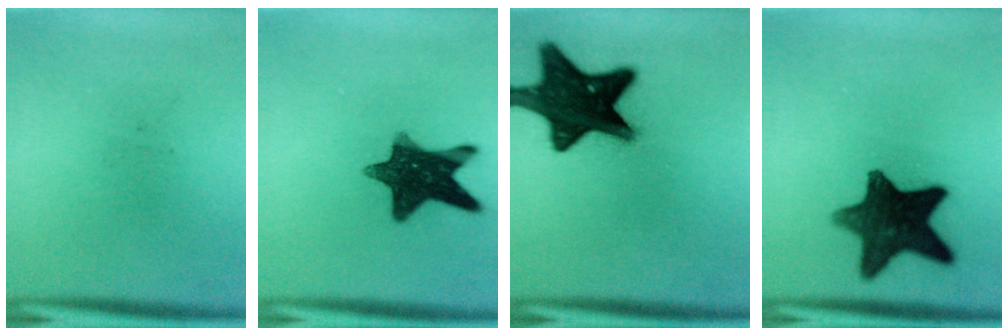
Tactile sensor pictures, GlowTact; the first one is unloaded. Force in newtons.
{"total": 12.3}
{"total": 17.7}
{"total": 13.5}